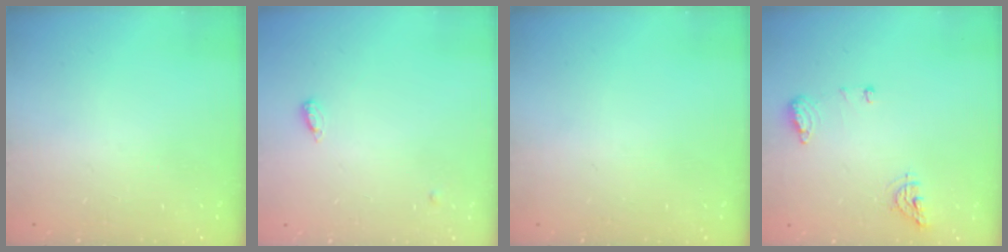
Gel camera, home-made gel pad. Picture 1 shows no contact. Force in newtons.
{"total": 4.0, "press": 3.9, "slide": 0.7}
{"total": 0.0}
{"total": 7.9, "press": 7.8, "slide": 1.5}